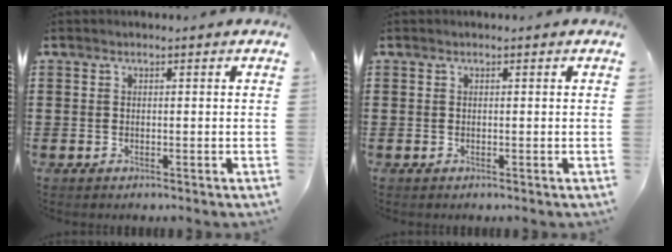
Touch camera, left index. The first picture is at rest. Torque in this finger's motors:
{"motor_torque": [0.02, -0.11, 0.03, -0.01]}